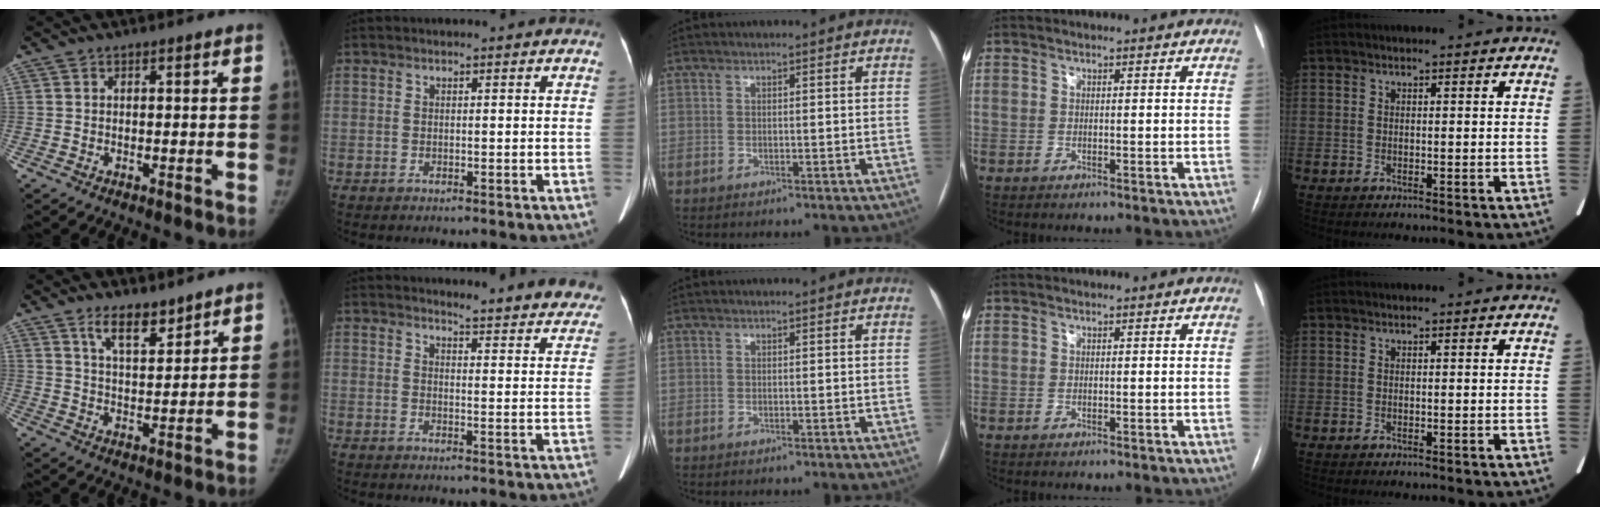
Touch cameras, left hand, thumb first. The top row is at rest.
{"thumb": {"total": 6.5, "force": [4.9, 2.4, 3.6], "torque": [-0.040, -0.041, 0.087]}, "index": {"total": 14.9, "force": [14.4, 2.1, 3.0], "torque": [-0.004, -0.069, 0.134]}}